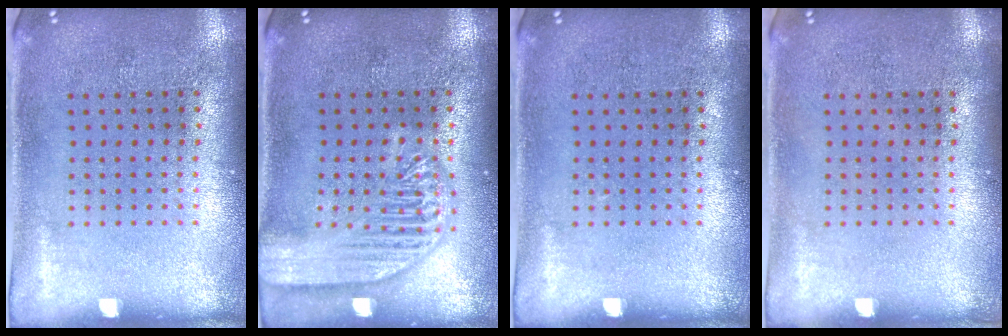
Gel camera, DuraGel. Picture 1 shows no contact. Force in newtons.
{"total": 3.7, "press": 3.7, "slide": 0.4}
{"total": 0.0}
{"total": 0.0}